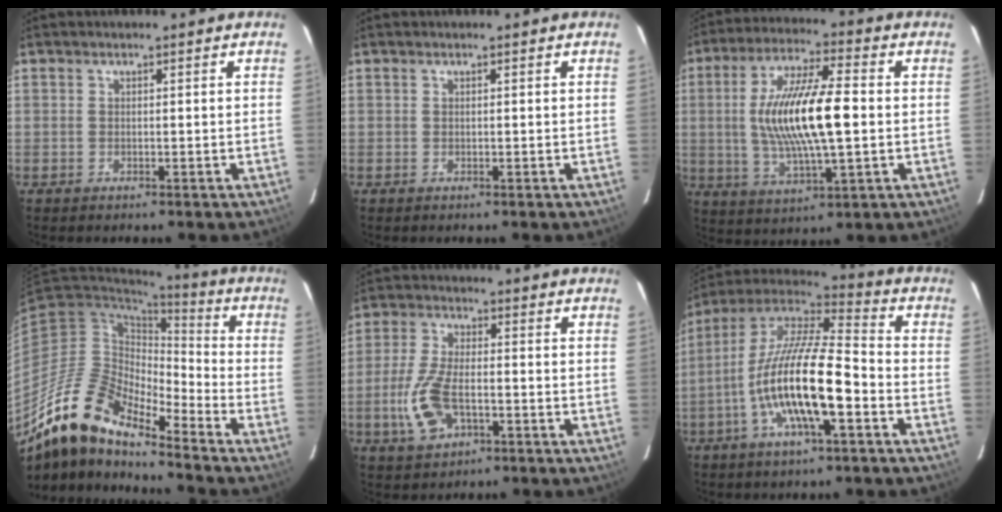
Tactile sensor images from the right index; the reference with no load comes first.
{"total": 0.0}
{"total": 16.4, "force": [0.2, 4.3, 15.8], "torque": [-0.301, 0.004, 0.006]}
{"total": 16.9, "force": [-13.9, 4.3, 8.6], "torque": [-0.145, -0.013, -0.275]}
{"total": 10.0, "force": [-3.3, 4.8, 8.1], "torque": [-0.181, -0.003, -0.060]}
{"total": 18.7, "force": [-6.3, 4.4, 17.1], "torque": [-0.316, -0.016, -0.124]}